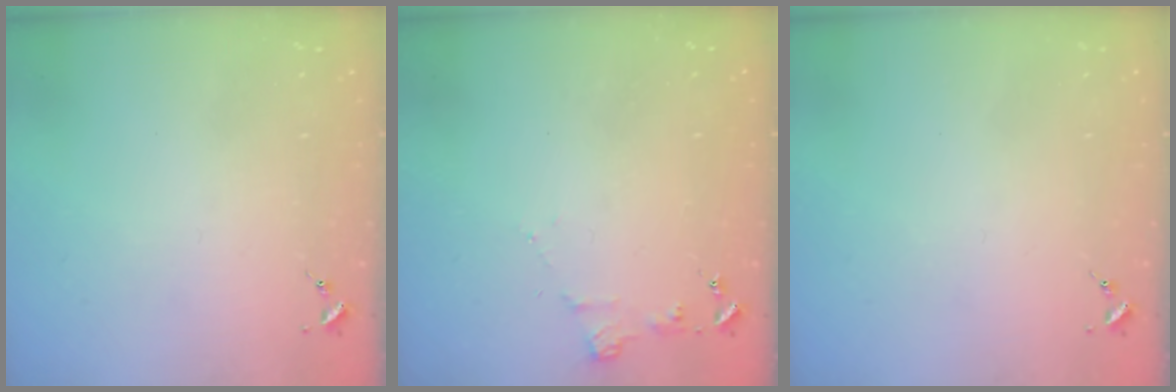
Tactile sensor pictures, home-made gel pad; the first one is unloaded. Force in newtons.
{"total": 4.3, "press": 4.2, "slide": 0.5}
{"total": 0.0}